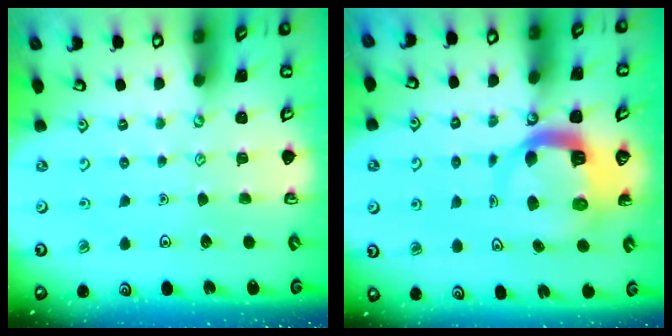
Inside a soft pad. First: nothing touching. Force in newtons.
{"total": 9.0, "press": 8.9, "slide": 1.1}